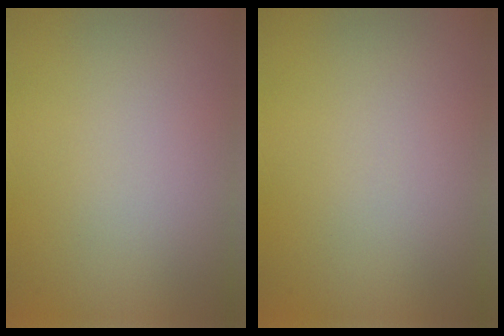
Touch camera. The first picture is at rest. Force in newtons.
{"total": 0.0}